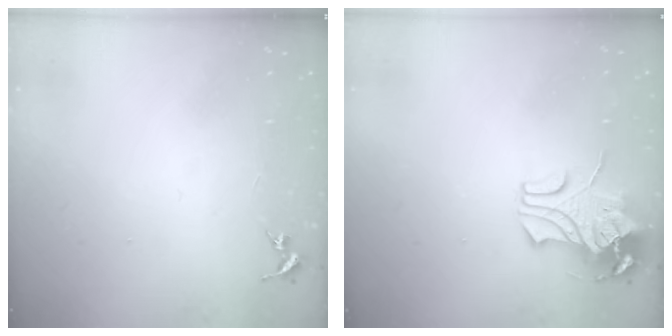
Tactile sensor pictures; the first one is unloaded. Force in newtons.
{"total": 9.2, "press": 9.1, "slide": 1.2}